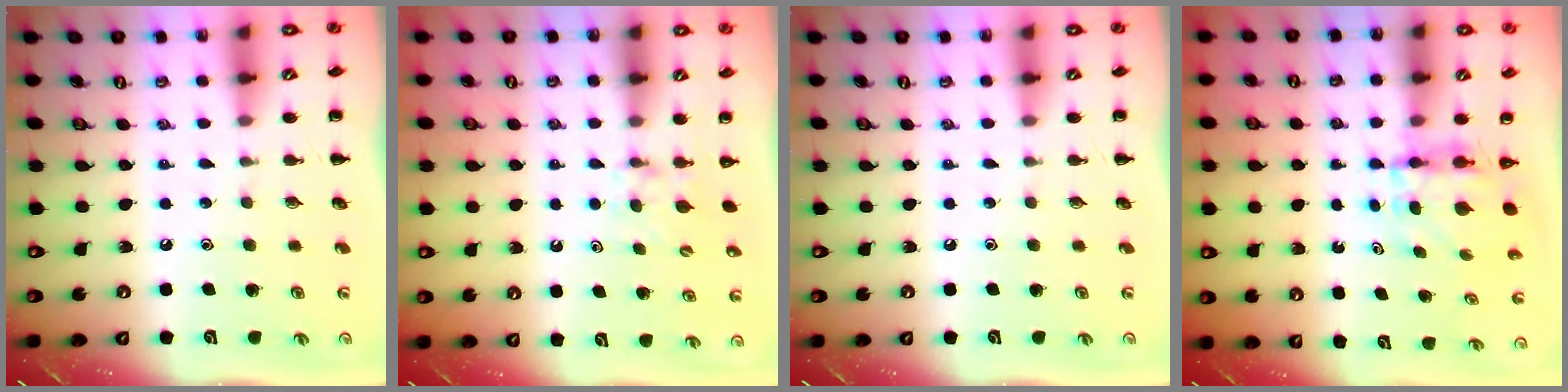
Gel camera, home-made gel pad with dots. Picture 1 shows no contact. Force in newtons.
{"total": 3.7, "press": 3.4, "slide": 1.4}
{"total": 0.0}
{"total": 3.9, "press": 3.9, "slide": 0.3}